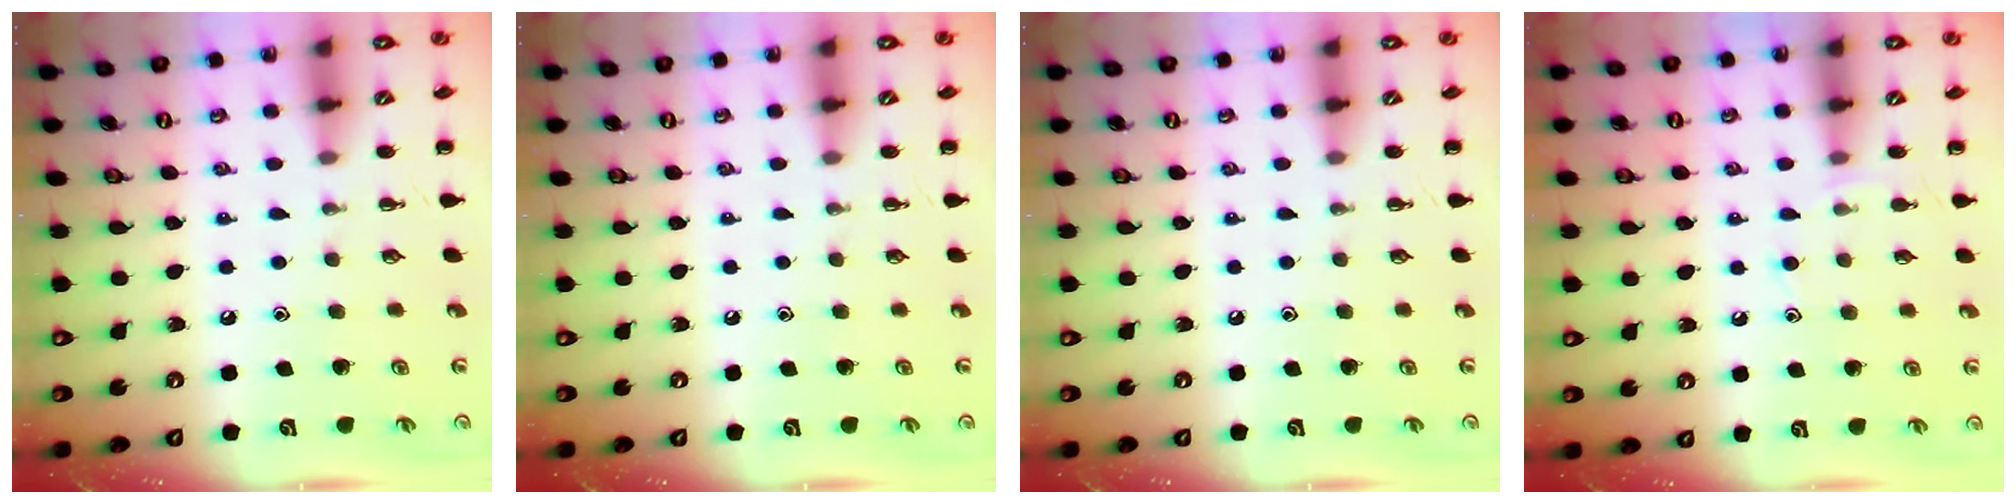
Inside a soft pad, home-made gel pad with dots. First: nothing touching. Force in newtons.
{"total": 0.0}
{"total": 0.0}
{"total": 6.3, "press": 6.0, "slide": 1.9}